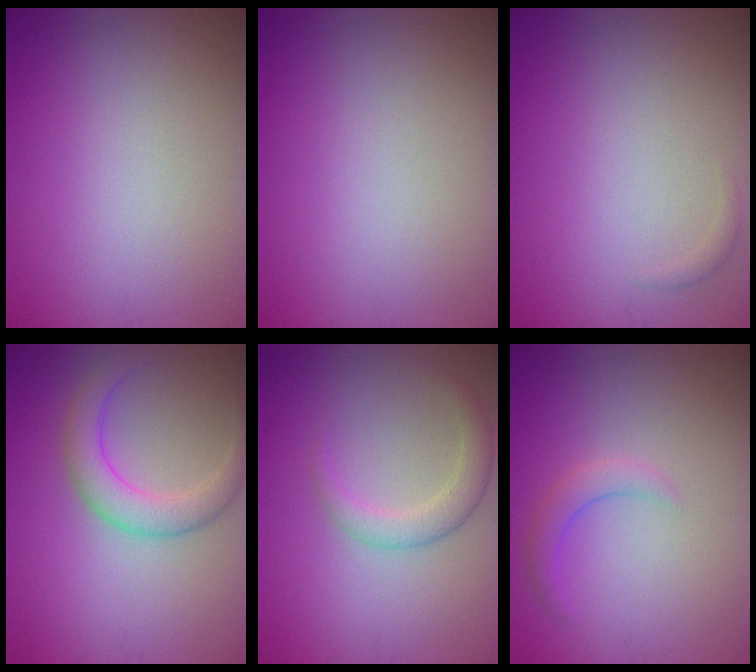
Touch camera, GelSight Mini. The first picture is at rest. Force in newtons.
{"total": 0.0}
{"total": 0.6, "press": 0.6, "slide": 0.0}
{"total": 3.5, "press": 3.5, "slide": 0.1}
{"total": 2.4, "press": 2.4, "slide": 0.1}
{"total": 1.7, "press": 1.7, "slide": 0.1}